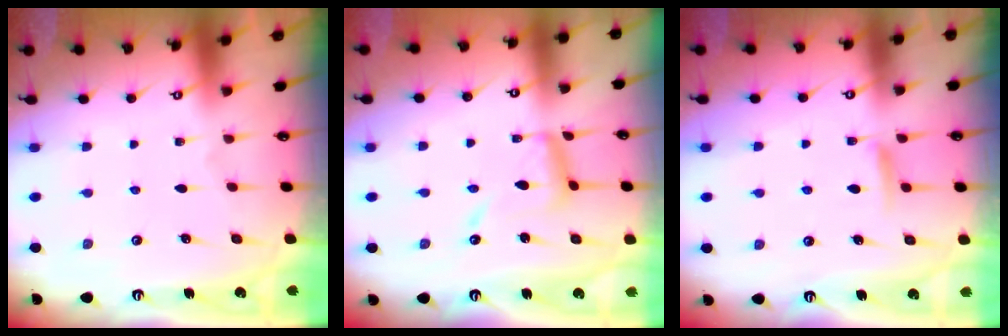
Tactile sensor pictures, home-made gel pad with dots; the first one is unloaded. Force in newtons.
{"total": 10.9, "press": 10.9, "slide": 1.0}
{"total": 7.2, "press": 7.1, "slide": 1.0}